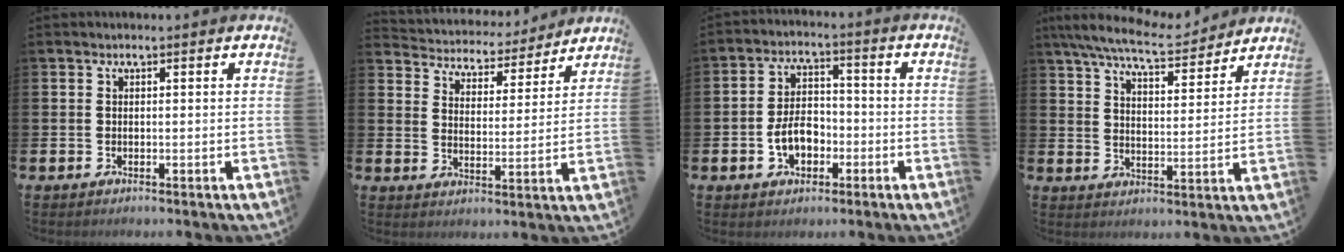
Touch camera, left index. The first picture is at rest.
{"total": 4.7, "force": [4.4, 1.4, -0.1], "torque": [-0.023, -0.044, 0.071]}
{"total": 5.4, "force": [-1.9, 3.7, 3.4], "torque": [-0.054, 0.008, -0.039]}
{"total": 8.3, "force": [7.6, 1.2, 3.0], "torque": [-0.081, -0.041, 0.135]}